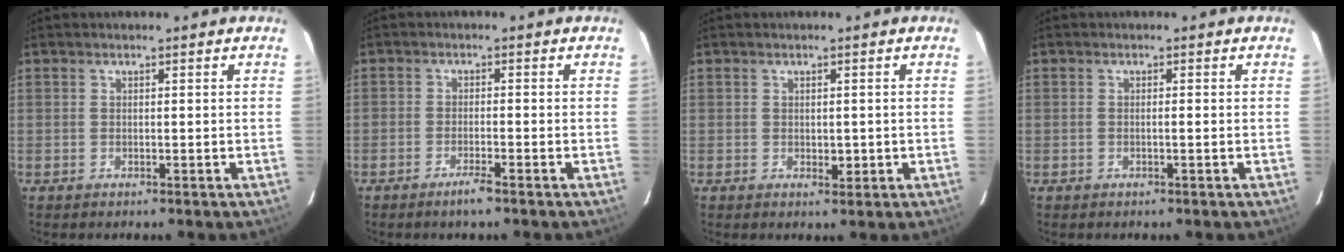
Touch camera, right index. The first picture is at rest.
{"total": 2.6, "force": [-1.9, -0.1, 1.8], "torque": [-0.035, -0.003, -0.035]}
{"total": 1.8, "force": [-0.2, 1.0, 1.5], "torque": [-0.019, -0.001, 0.001]}
{"total": 3.1, "force": [-0.6, 0.2, 3.0], "torque": [-0.052, 0.000, -0.012]}